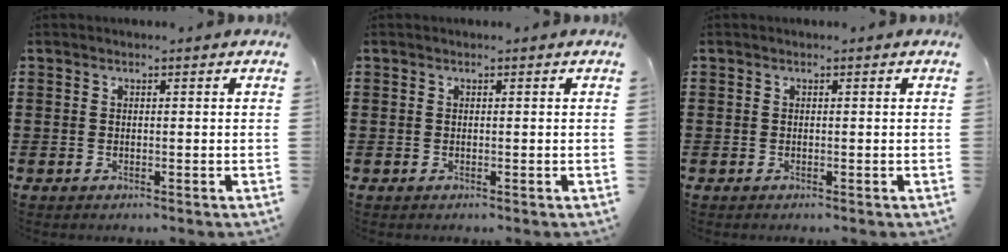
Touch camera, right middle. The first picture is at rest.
{"total": 0.0}
{"total": 0.0}